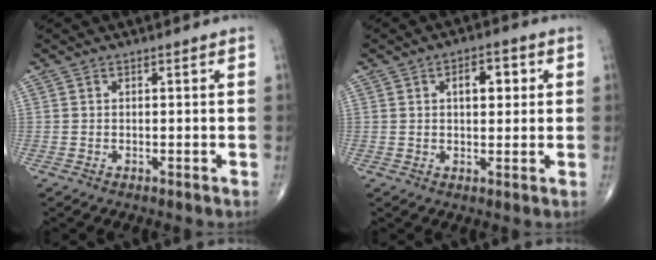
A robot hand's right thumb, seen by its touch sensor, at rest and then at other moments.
{"total": 5.8, "force": [1.6, 3.1, 4.6], "torque": [-0.048, 0.004, 0.020]}